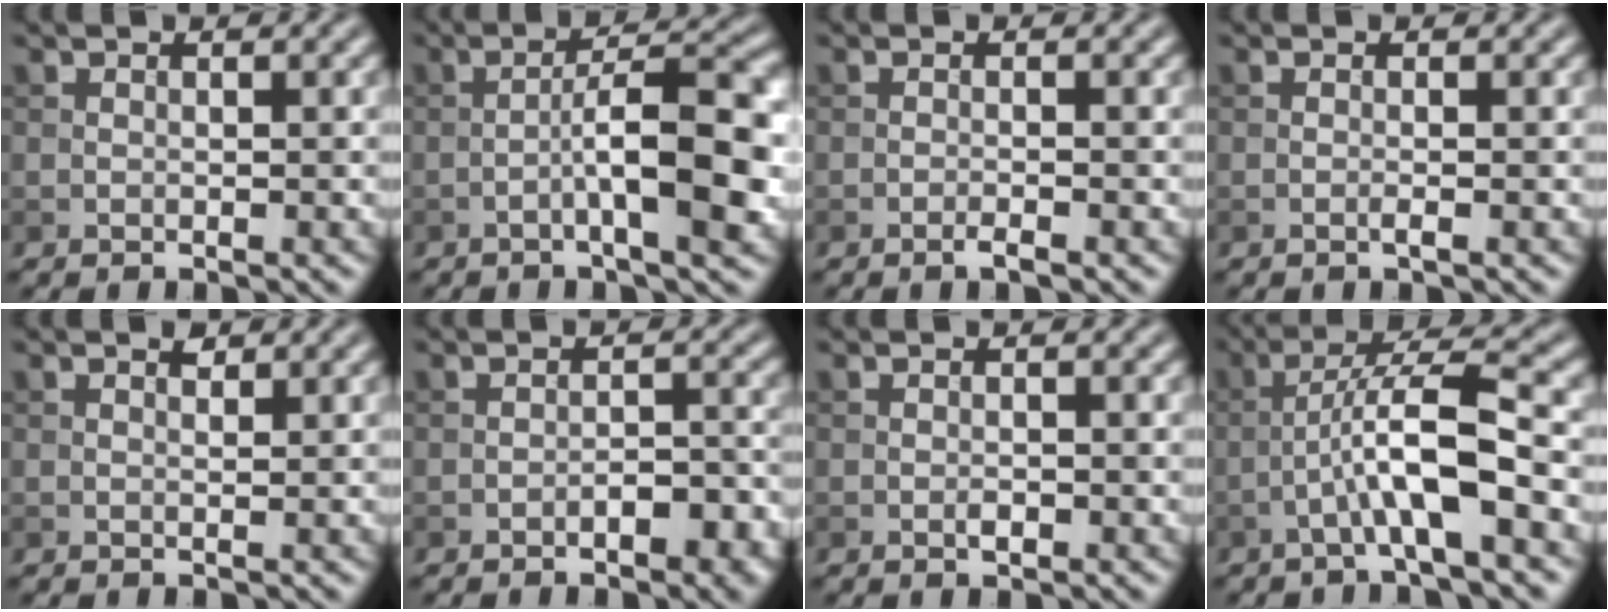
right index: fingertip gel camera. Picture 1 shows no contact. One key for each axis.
{"total": 7.2, "fx": -2.1, "fy": 1.5, "fz": 6.8, "tx": -0.104, "ty": 0.018, "tz": -0.038}
{"total": 1.1, "fx": -0.6, "fy": 0.1, "fz": 0.8, "tx": -0.014, "ty": 0.001, "tz": -0.014}
{"total": 0.7, "fx": -0.2, "fy": 0.1, "fz": 0.6, "tx": -0.012, "ty": -0.001, "tz": -0.007}
{"total": 0.8, "fx": 0.5, "fy": 0.3, "fz": 0.6, "tx": -0.012, "ty": -0.001, "tz": 0.010}
{"total": 4.0, "fx": -2.0, "fy": 1.6, "fz": 3.1, "tx": -0.045, "ty": 0.005, "tz": -0.025}
{"total": 0.9, "fx": -0.3, "fy": 0.4, "fz": 0.7, "tx": -0.014, "ty": 0.000, "tz": -0.005}
{"total": 5.9, "fx": -2.0, "fy": 0.6, "fz": 5.5, "tx": -0.099, "ty": 0.024, "tz": -0.040}